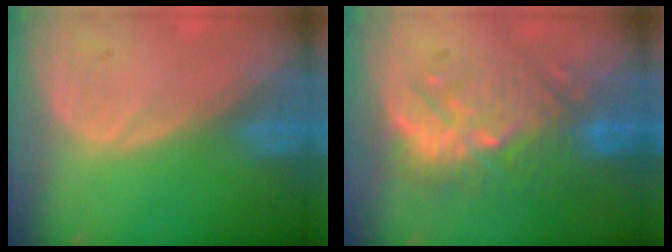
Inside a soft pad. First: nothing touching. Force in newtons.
{"total": 9.0, "press": 8.9, "slide": 1.6}